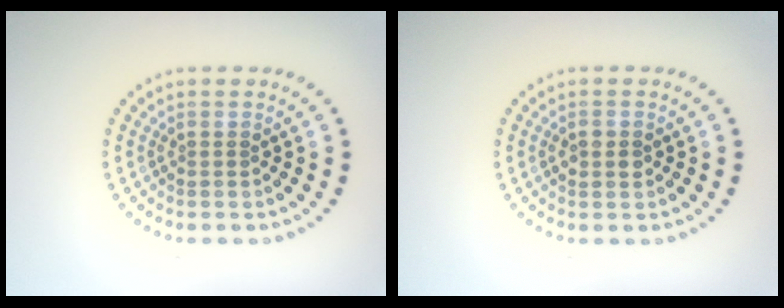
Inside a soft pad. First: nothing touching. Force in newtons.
{"total": 1.7, "press": 1.7, "slide": 0.1}